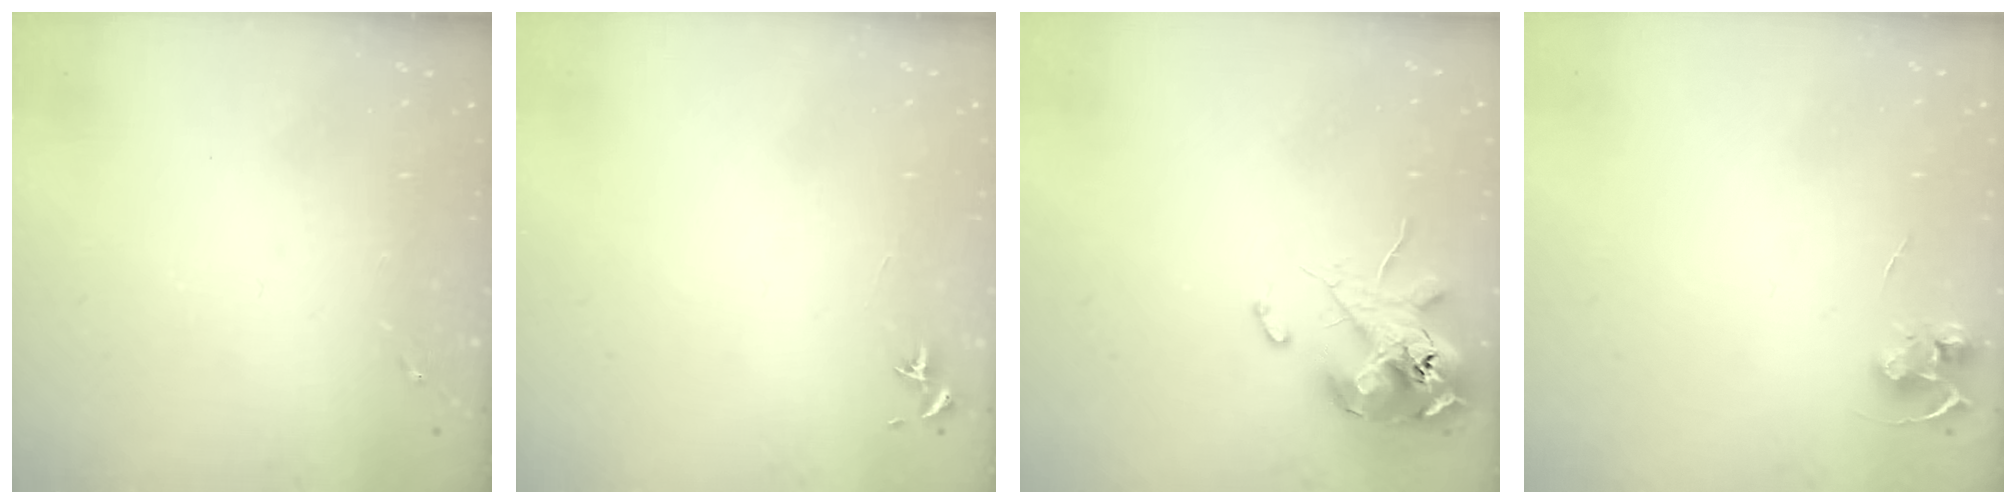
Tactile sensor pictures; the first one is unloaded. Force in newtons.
{"total": 0.7, "press": 0.7, "slide": 0.3}
{"total": 12.1, "press": 11.9, "slide": 2.2}
{"total": 5.7, "press": 5.6, "slide": 0.4}